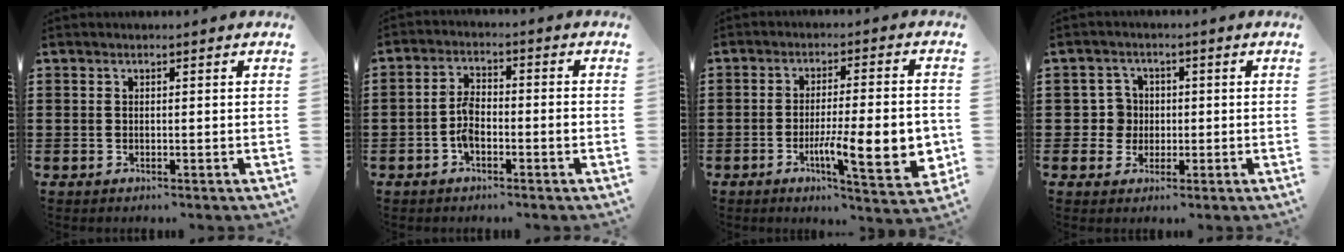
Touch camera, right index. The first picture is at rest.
{"total": 4.7, "force": [-1.5, 1.9, 4.1], "torque": [-0.084, 0.003, -0.030]}
{"total": 12.3, "force": [-3.0, 3.1, 11.5], "torque": [-0.175, -0.008, -0.046]}
{"total": 3.8, "force": [-0.2, 3.7, 1.0], "torque": [-0.035, 0.009, -0.006]}